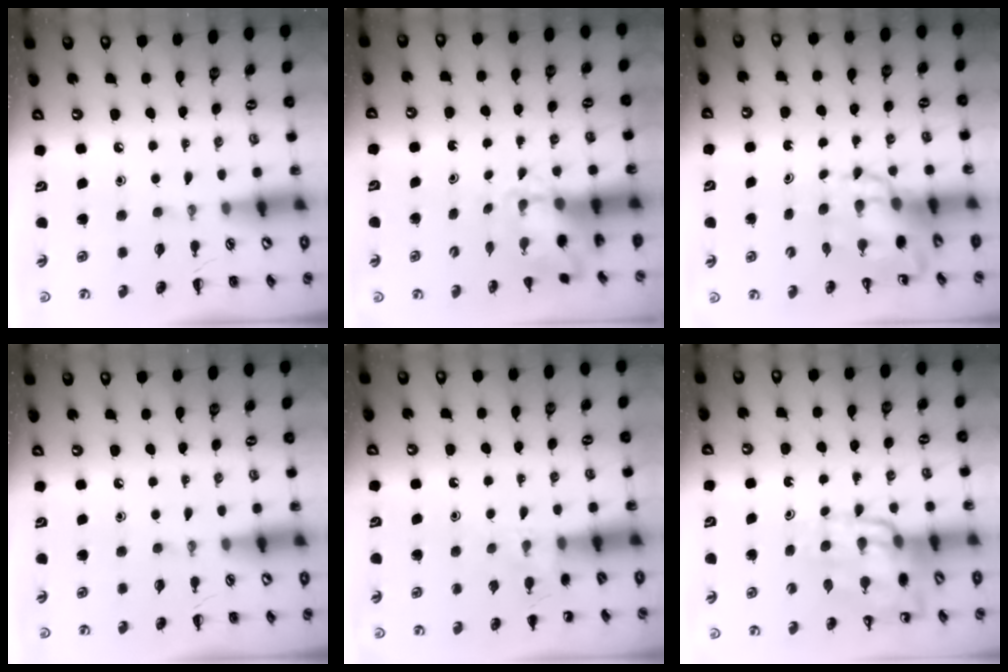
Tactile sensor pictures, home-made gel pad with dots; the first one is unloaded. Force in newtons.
{"total": 3.1, "press": 3.0, "slide": 0.5}
{"total": 8.9, "press": 8.5, "slide": 2.7}
{"total": 0.0}
{"total": 5.2, "press": 4.9, "slide": 1.6}
{"total": 14.1, "press": 13.7, "slide": 3.3}